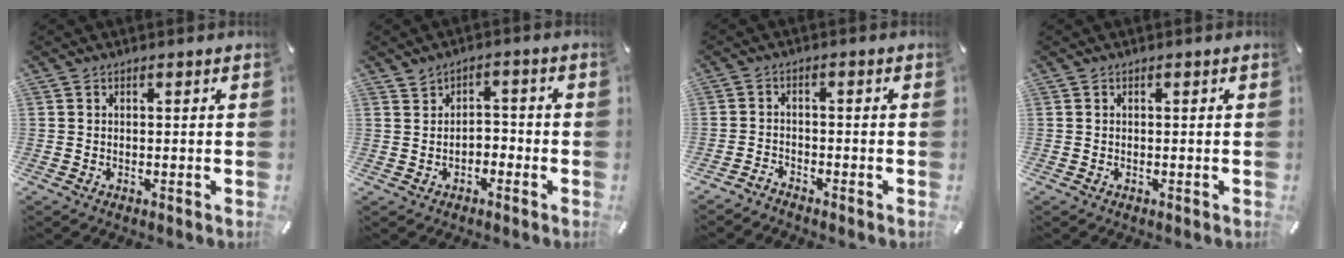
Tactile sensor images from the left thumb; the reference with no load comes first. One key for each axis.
{"total": 2.5, "fx": -1.2, "fy": 2.0, "fz": 0.9, "tx": -0.019, "ty": 0.013, "tz": -0.028}
{"total": 2.4, "fx": -2.3, "fy": 0.5, "fz": 0.2, "tx": -0.007, "ty": 0.011, "tz": -0.048}
{"total": 0.0}